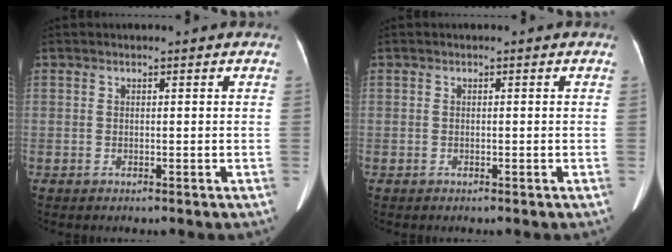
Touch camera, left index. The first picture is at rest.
{"total": 0.0}